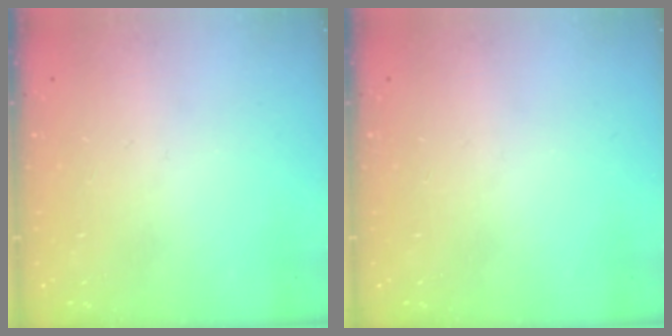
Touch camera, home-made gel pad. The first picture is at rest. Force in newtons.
{"total": 0.0}